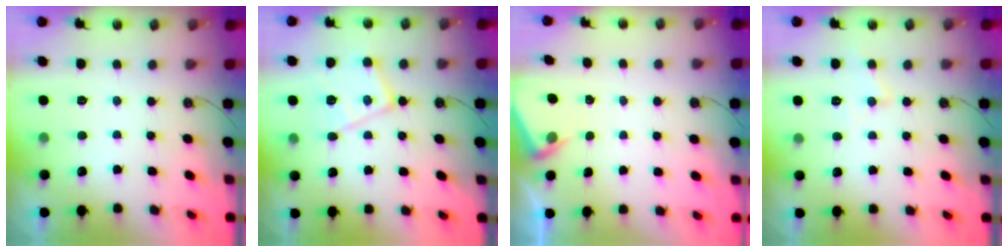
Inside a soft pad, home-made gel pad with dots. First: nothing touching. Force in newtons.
{"total": 15.0, "press": 14.9, "slide": 1.4}
{"total": 3.3, "press": 3.3, "slide": 0.5}
{"total": 7.4, "press": 7.4, "slide": 0.7}